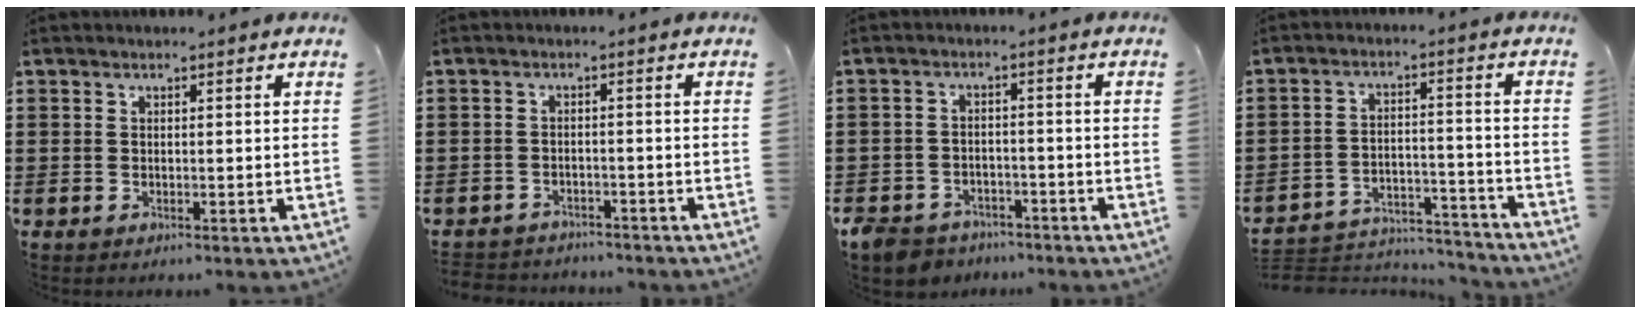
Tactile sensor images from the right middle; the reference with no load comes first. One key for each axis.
{"total": 2.5, "fx": -2.4, "fy": 0.5, "fz": -0.4, "tx": -0.001, "ty": -0.001, "tz": -0.056}
{"total": 4.0, "fx": -3.7, "fy": 1.4, "fz": 0.2, "tx": -0.023, "ty": 0.000, "tz": -0.082}
{"total": 4.8, "fx": -4.6, "fy": 1.0, "fz": 0.7, "tx": -0.015, "ty": 0.009, "tz": -0.096}